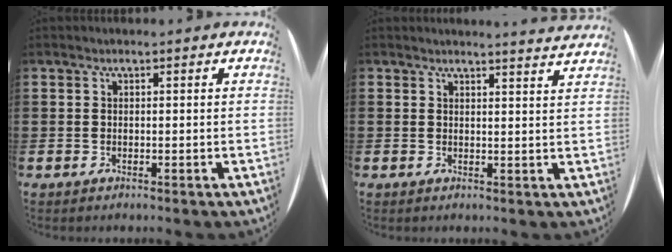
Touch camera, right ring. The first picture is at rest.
{"total": 2.3, "force": [2.3, -0.5, 0.1], "torque": [-0.002, -0.014, 0.042]}